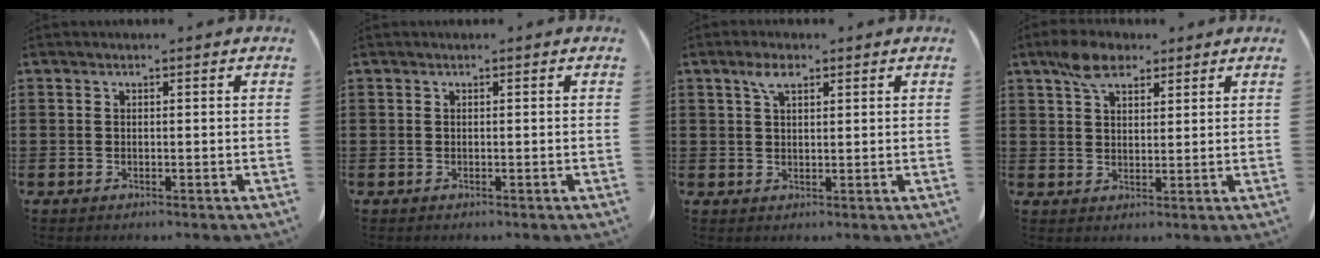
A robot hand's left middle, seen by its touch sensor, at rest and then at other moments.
{"total": 0.0}
{"total": 3.3, "force": [1.9, 1.4, 2.3], "torque": [-0.053, 0.005, 0.034]}
{"total": 5.4, "force": [3.9, 2.7, 2.6], "torque": [-0.055, 0.006, 0.072]}